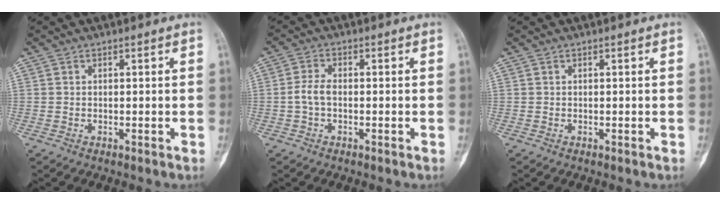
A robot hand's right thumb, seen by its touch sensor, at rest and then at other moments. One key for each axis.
{"total": 3.4, "fx": -0.6, "fy": 1.9, "fz": 2.7, "tx": -0.059, "ty": 0.009, "tz": -0.016}
{"total": 0.0}